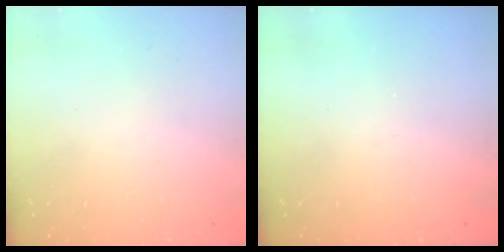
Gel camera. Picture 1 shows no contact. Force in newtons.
{"total": 0.0}